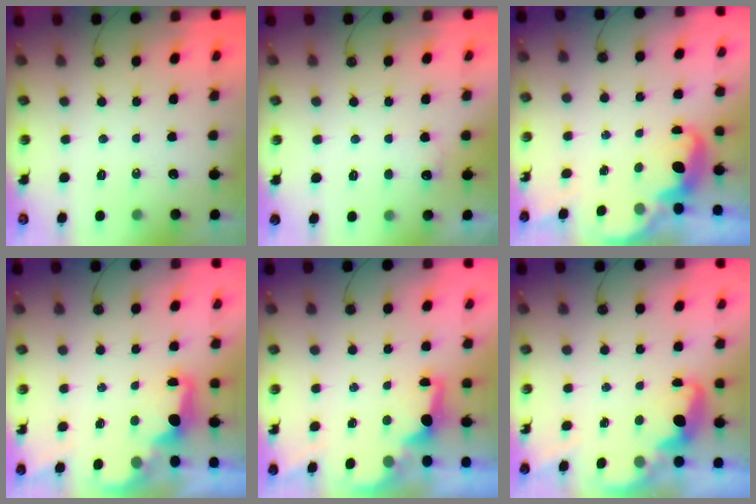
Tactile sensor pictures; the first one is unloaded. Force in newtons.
{"total": 5.8, "press": 5.7, "slide": 1.1}
{"total": 2.7, "press": 2.7, "slide": 0.7}
{"total": 2.2, "press": 2.1, "slide": 0.8}
{"total": 1.6, "press": 1.4, "slide": 0.7}
{"total": 2.8, "press": 2.7, "slide": 0.6}